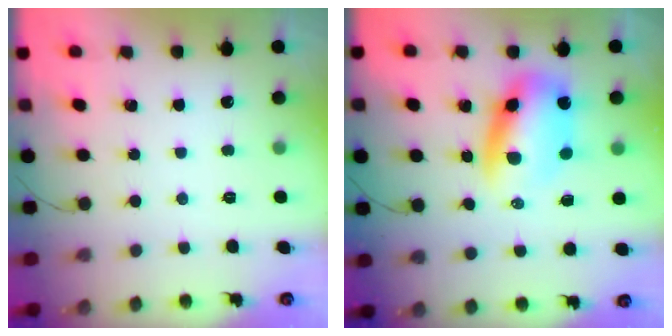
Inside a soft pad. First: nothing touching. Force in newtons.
{"total": 10.6, "press": 10.3, "slide": 2.6}